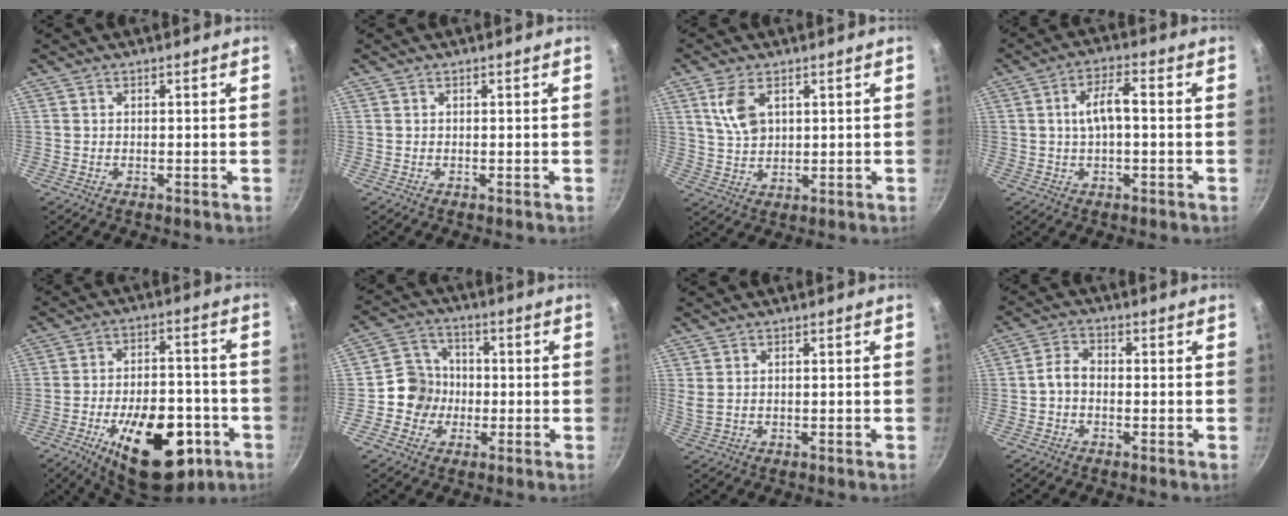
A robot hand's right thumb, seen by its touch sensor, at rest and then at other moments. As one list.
[{"total": 0.0}, {"total": 7.1, "force": [2.9, 4.0, 5.0], "torque": [-0.090, -0.013, 0.061]}, {"total": 6.5, "force": [0.2, 2.8, 5.9], "torque": [-0.102, 0.026, 0.000]}, {"total": 21.5, "force": [-9.2, 11.1, 16.0], "torque": [-0.201, 0.042, -0.126]}, {"total": 8.0, "force": [-1.6, 7.4, 2.6], "torque": [-0.008, 0.023, -0.047]}, {"total": 1.8, "force": [0.3, 1.1, 1.4], "torque": [-0.027, -0.001, 0.011]}, {"total": 3.4, "force": [-1.1, 2.4, 2.2], "torque": [-0.041, 0.023, -0.031]}]